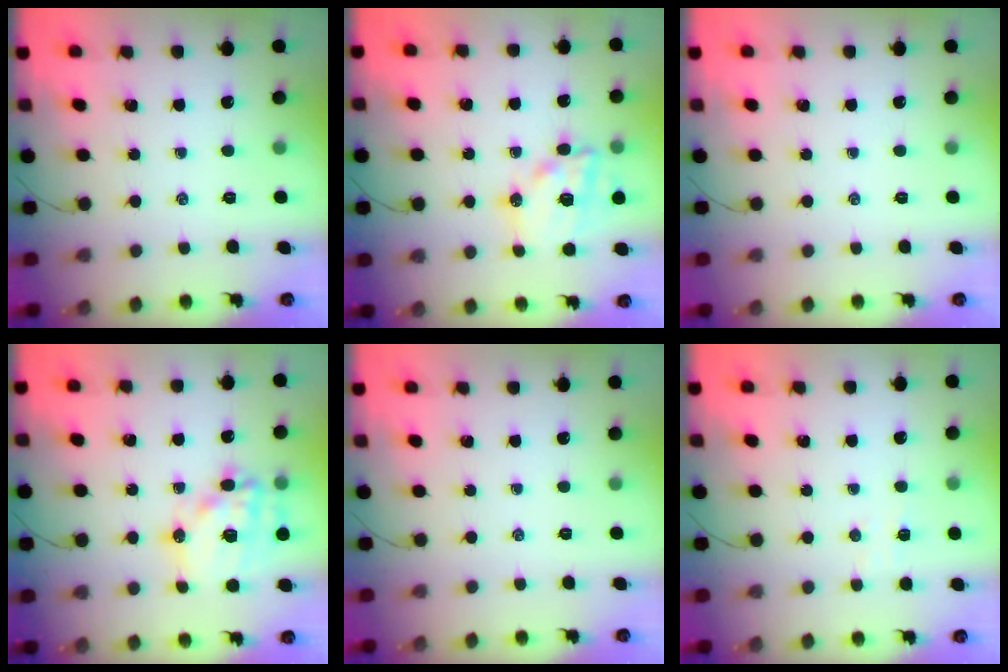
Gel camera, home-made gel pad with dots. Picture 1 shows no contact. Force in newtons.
{"total": 15.0, "press": 14.6, "slide": 3.3}
{"total": 0.0}
{"total": 17.9, "press": 17.5, "slide": 3.7}
{"total": 0.0}
{"total": 2.9, "press": 2.8, "slide": 0.7}